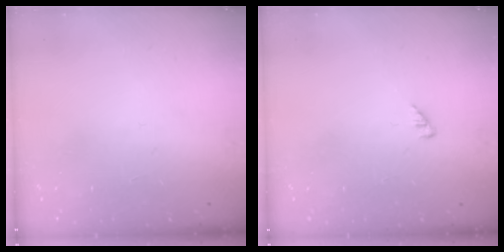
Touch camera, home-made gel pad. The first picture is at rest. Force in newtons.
{"total": 2.1, "press": 2.1, "slide": 0.3}